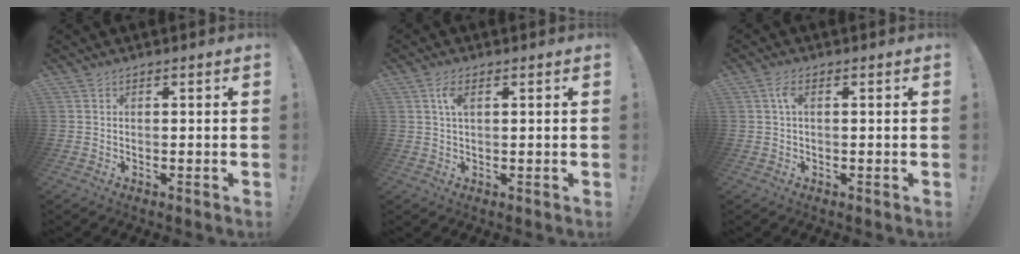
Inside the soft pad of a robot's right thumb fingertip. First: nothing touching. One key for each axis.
{"total": 3.7, "fx": 1.2, "fy": 1.5, "fz": 3.1, "tx": -0.050, "ty": 0.001, "tz": 0.017}
{"total": 3.4, "fx": 0.5, "fy": 1.3, "fz": 3.1, "tx": -0.054, "ty": 0.006, "tz": 0.008}